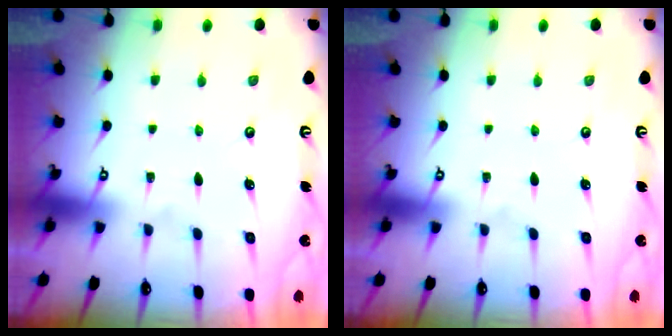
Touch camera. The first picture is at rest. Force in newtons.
{"total": 0.0}